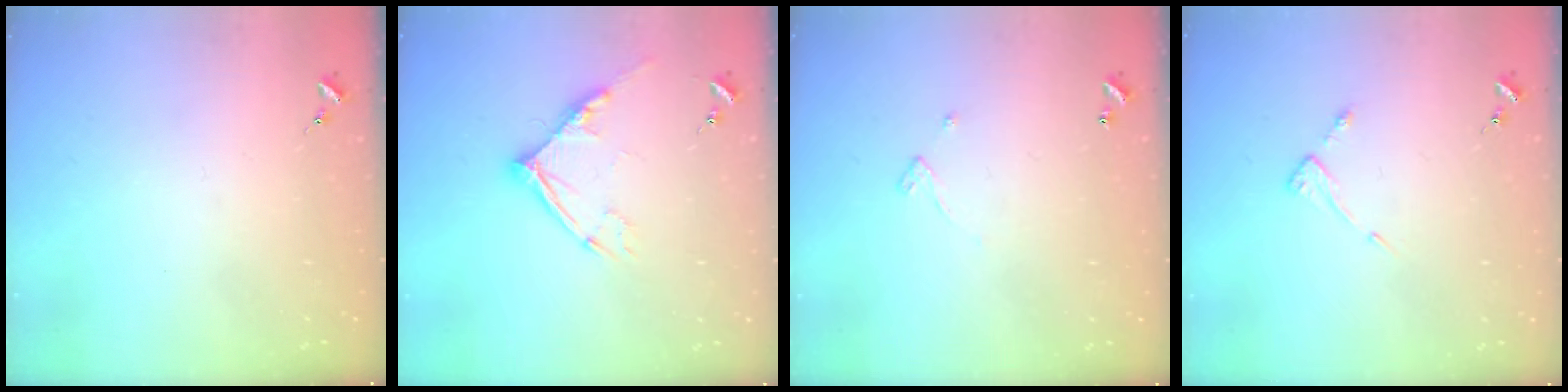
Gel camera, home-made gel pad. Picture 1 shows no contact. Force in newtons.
{"total": 10.7, "press": 10.6, "slide": 1.1}
{"total": 3.2, "press": 3.1, "slide": 0.3}
{"total": 3.9, "press": 3.9, "slide": 0.5}